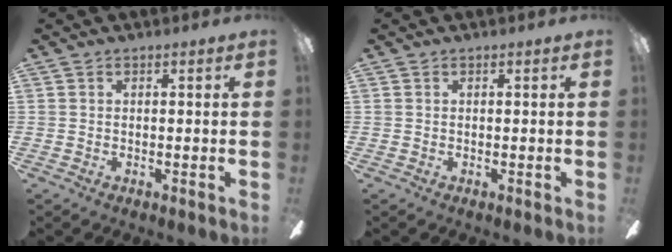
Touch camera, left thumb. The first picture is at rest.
{"total": 0.0}